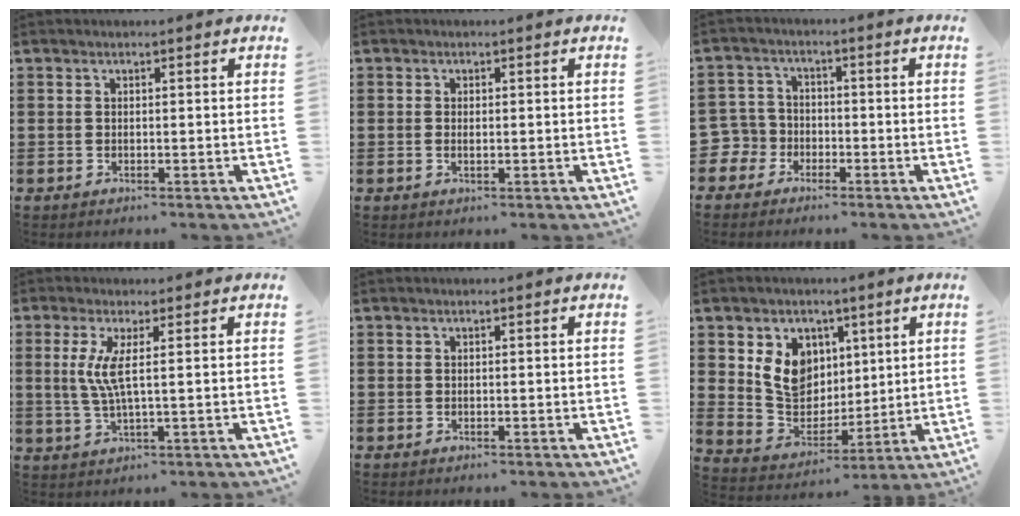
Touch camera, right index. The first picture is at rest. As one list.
[{"total": 0.9, "force": [0.0, 0.5, 0.8], "torque": [-0.016, 0.002, -0.001]}, {"total": 4.4, "force": [-2.3, 3.8, 0.6], "torque": [-0.050, 0.001, -0.054]}, {"total": 5.1, "force": [0.9, 0.1, 5.0], "torque": [-0.112, -0.014, 0.009]}, {"total": 0.0}, {"total": 9.0, "force": [3.2, 7.6, 3.7], "torque": [-0.097, 0.008, 0.066]}]